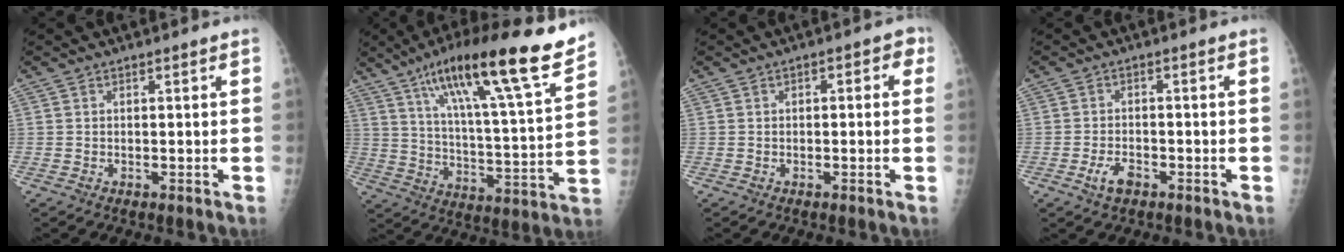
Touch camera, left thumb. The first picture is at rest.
{"total": 23.8, "force": [16.0, 2.9, 17.4], "torque": [-0.260, -0.050, 0.257]}
{"total": 3.7, "force": [0.6, 2.0, 3.0], "torque": [-0.020, 0.015, -0.002]}
{"total": 3.9, "force": [-2.2, 2.0, 2.5], "torque": [-0.047, 0.014, -0.037]}